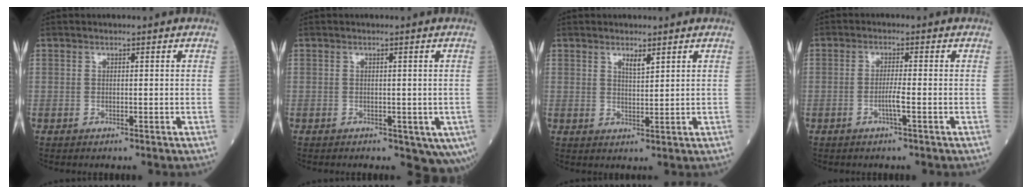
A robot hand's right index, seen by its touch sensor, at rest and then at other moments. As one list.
[{"total": 6.3, "force": [-3.1, 3.4, 4.3], "torque": [-0.036, -0.006, -0.041]}, {"total": 2.1, "force": [1.5, 0.4, 1.5], "torque": [-0.028, -0.005, 0.028]}, {"total": 2.5, "force": [-0.9, -0.2, 2.3], "torque": [-0.046, -0.002, -0.020]}]